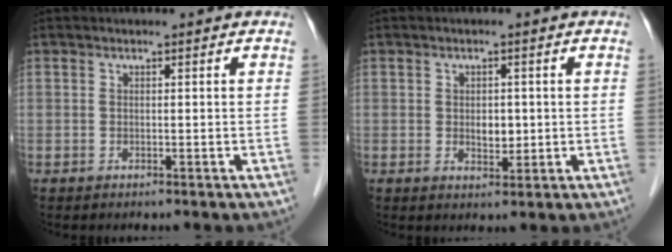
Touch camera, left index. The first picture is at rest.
{"total": 2.7, "force": [-0.1, 1.7, 2.1], "torque": [-0.033, -0.005, 0.003]}